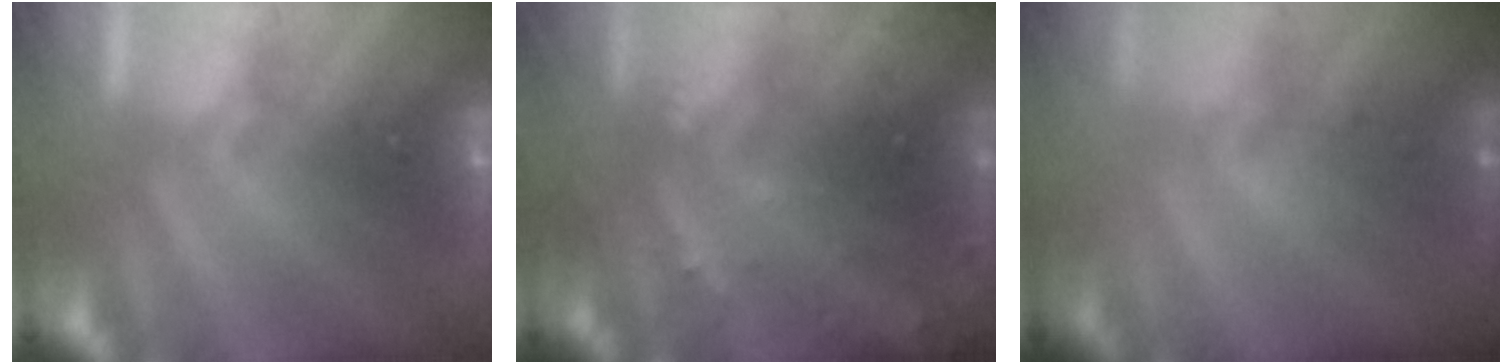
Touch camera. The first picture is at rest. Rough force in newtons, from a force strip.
{"total": 6.5}
{"total": 2.4}